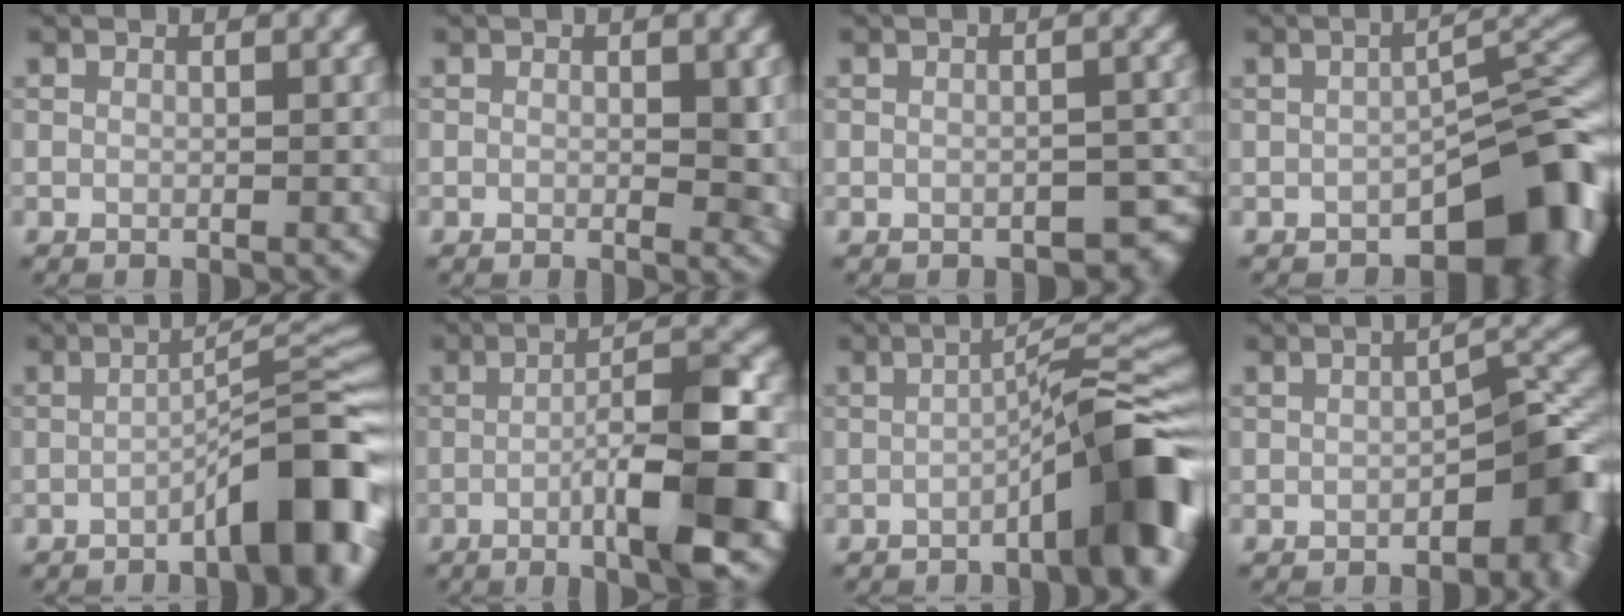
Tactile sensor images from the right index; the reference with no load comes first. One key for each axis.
{"total": 2.5, "fx": 0.1, "fy": 0.9, "fz": 2.4, "tx": -0.026, "ty": -0.007, "tz": 0.003}
{"total": 2.0, "fx": -1.1, "fy": 1.0, "fz": 1.3, "tx": -0.014, "ty": -0.001, "tz": -0.009}
{"total": 10.1, "fx": -4.6, "fy": 5.0, "fz": 7.4, "tx": -0.066, "ty": 0.001, "tz": -0.066}
{"total": 9.5, "fx": -4.4, "fy": 2.0, "fz": 8.1, "tx": -0.098, "ty": 0.024, "tz": -0.066}
{"total": 9.7, "fx": -2.7, "fy": 1.9, "fz": 9.1, "tx": -0.129, "ty": 0.010, "tz": -0.049}
{"total": 9.7, "fx": -4.1, "fy": 1.7, "fz": 8.7, "tx": -0.102, "ty": 0.029, "tz": -0.065}
{"total": 5.5, "fx": -2.4, "fy": 2.4, "fz": 4.3, "tx": -0.041, "ty": 0.016, "tz": -0.040}